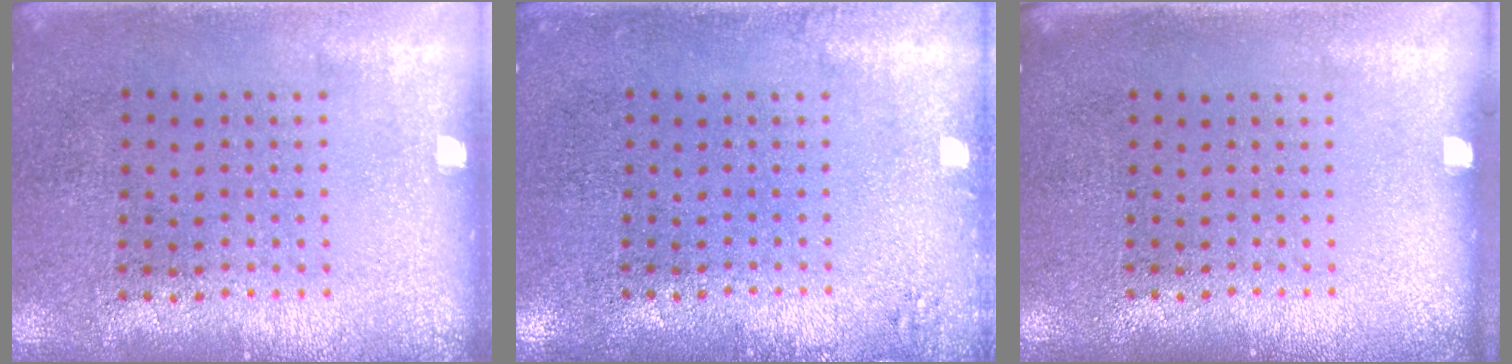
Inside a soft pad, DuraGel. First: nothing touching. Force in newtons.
{"total": 1.0, "press": 1.0, "slide": 0.3}
{"total": 0.0}